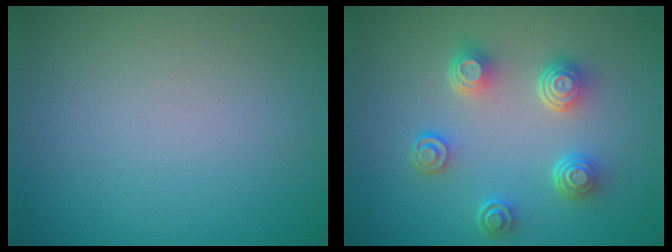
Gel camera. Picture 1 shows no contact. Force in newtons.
{"total": 4.7, "press": 3.5, "slide": 3.1}